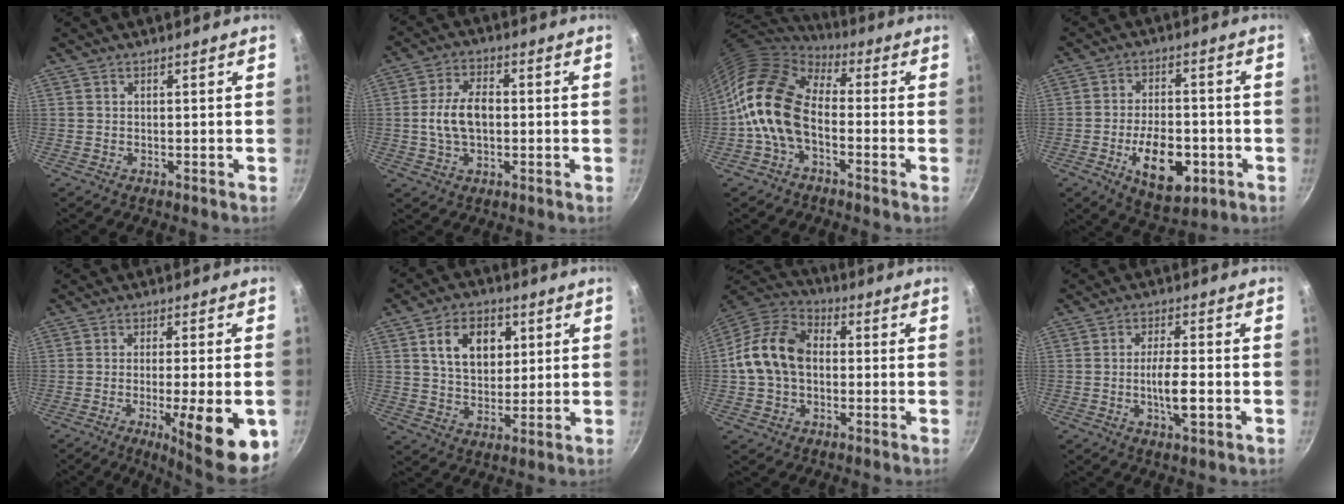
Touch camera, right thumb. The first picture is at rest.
{"total": 8.5, "force": [-0.3, 5.2, 6.8], "torque": [-0.118, 0.019, -0.010]}
{"total": 13.4, "force": [-2.9, 8.3, 10.1], "torque": [-0.162, 0.035, -0.073]}
{"total": 13.4, "force": [-4.3, 7.3, 10.4], "torque": [-0.140, 0.014, -0.059]}
{"total": 15.0, "force": [-4.7, 3.3, 13.9], "torque": [-0.182, 0.004, -0.061]}
{"total": 11.2, "force": [3.4, 7.8, 7.3], "torque": [-0.089, -0.006, 0.055]}
{"total": 13.4, "force": [0.0, 9.8, 9.1], "torque": [-0.143, 0.034, -0.017]}
{"total": 6.9, "force": [-1.5, 1.8, 6.4], "torque": [-0.114, 0.010, -0.029]}